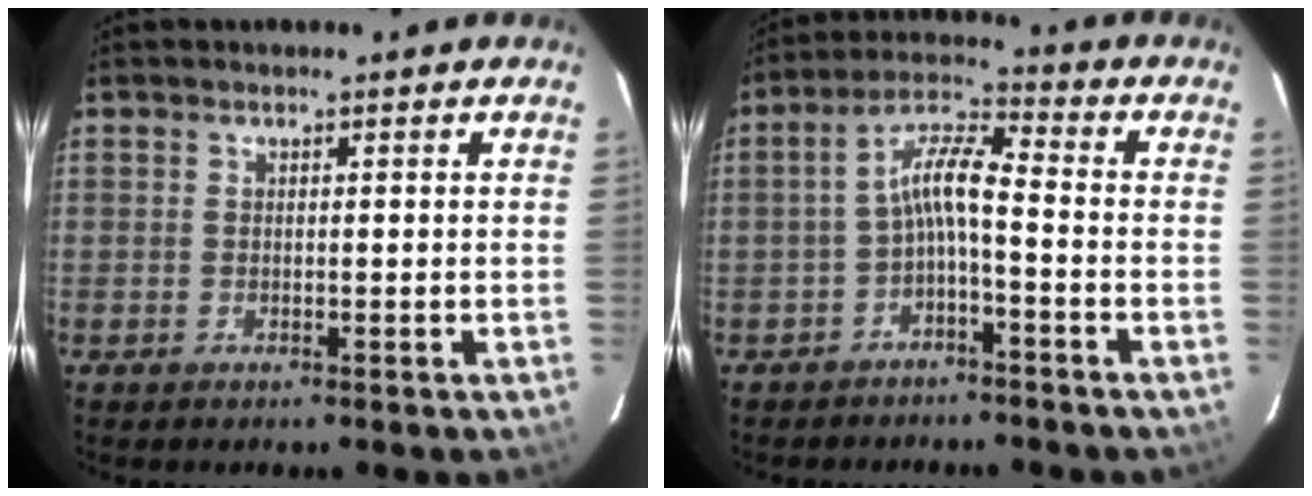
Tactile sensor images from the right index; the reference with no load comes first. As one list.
[{"total": 6.3, "force": [-2.5, 1.2, 5.7], "torque": [-0.131, 0.019, -0.047]}]